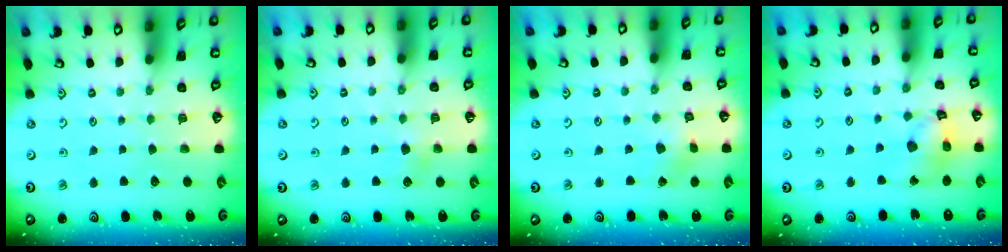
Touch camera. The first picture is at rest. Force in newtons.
{"total": 3.8, "press": 3.7, "slide": 0.8}
{"total": 1.9, "press": 1.9, "slide": 0.1}
{"total": 13.2, "press": 13.1, "slide": 1.6}